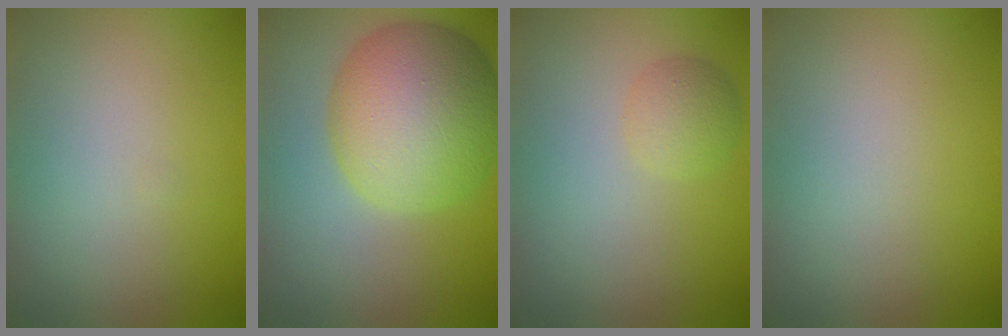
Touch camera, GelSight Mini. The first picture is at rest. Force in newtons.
{"total": 10.4, "press": 10.4, "slide": 0.3}
{"total": 1.8, "press": 1.8, "slide": 0.1}
{"total": 0.0}